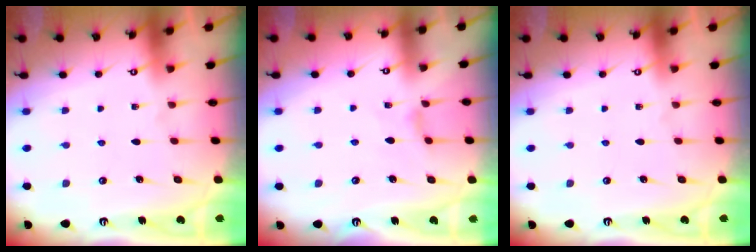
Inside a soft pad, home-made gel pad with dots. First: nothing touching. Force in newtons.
{"total": 2.0, "press": 1.9, "slide": 0.5}
{"total": 0.0}